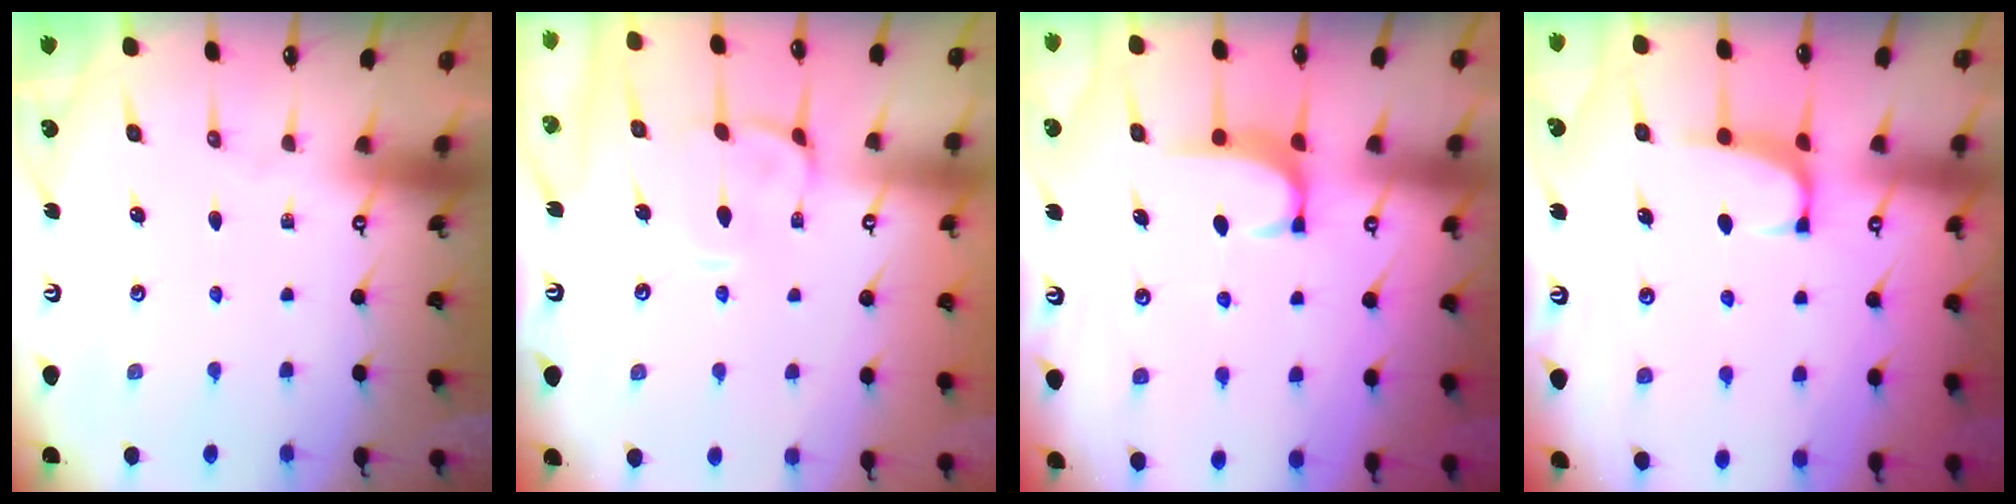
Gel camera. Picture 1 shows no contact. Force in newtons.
{"total": 2.4, "press": 2.2, "slide": 1.1}
{"total": 1.6, "press": 1.6, "slide": 0.5}
{"total": 1.0, "press": 0.6, "slide": 0.7}